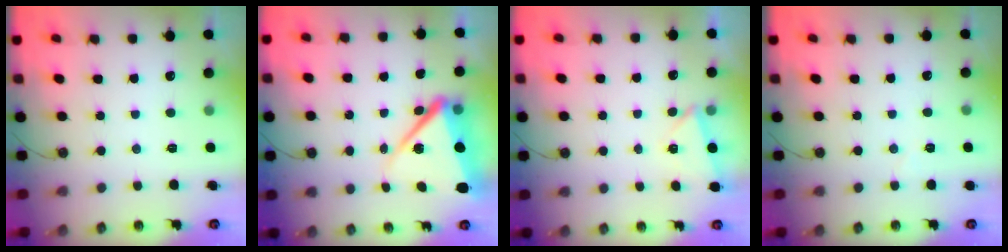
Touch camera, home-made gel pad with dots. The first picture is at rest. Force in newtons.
{"total": 12.0, "press": 12.0, "slide": 1.1}
{"total": 2.7, "press": 2.5, "slide": 1.1}
{"total": 3.3, "press": 2.8, "slide": 1.7}